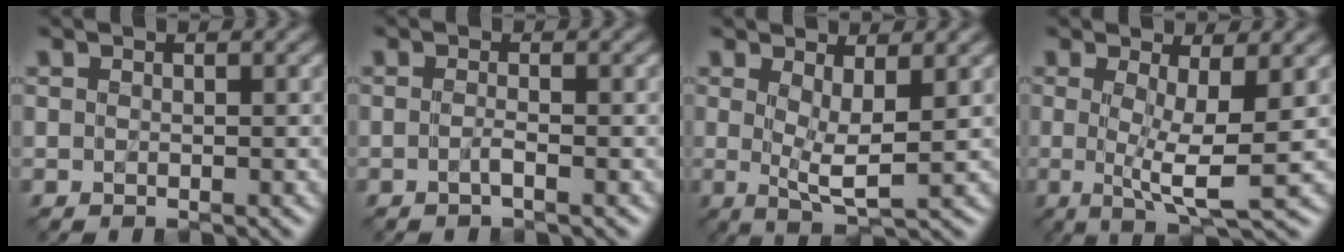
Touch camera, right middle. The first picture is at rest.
{"total": 1.0, "force": [-0.8, -0.1, 0.6], "torque": [-0.011, 0.001, -0.017]}
{"total": 2.8, "force": [0.6, 0.5, 2.7], "torque": [-0.054, -0.009, 0.013]}
{"total": 4.0, "force": [0.0, 0.2, 4.0], "torque": [-0.070, -0.009, -0.001]}